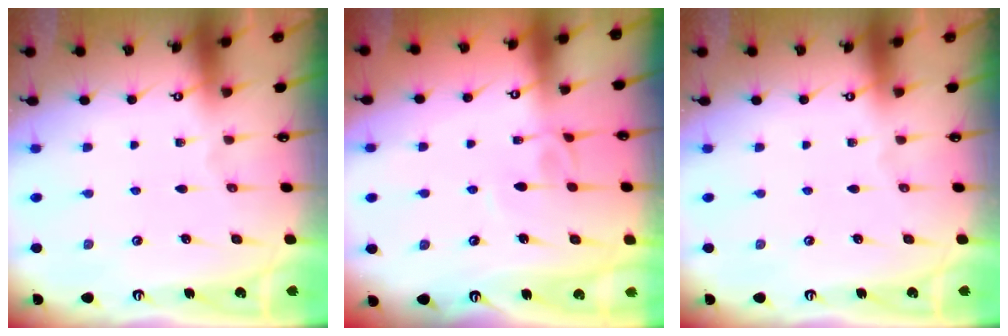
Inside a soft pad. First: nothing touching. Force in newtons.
{"total": 3.6, "press": 3.6, "slide": 0.1}
{"total": 0.0}